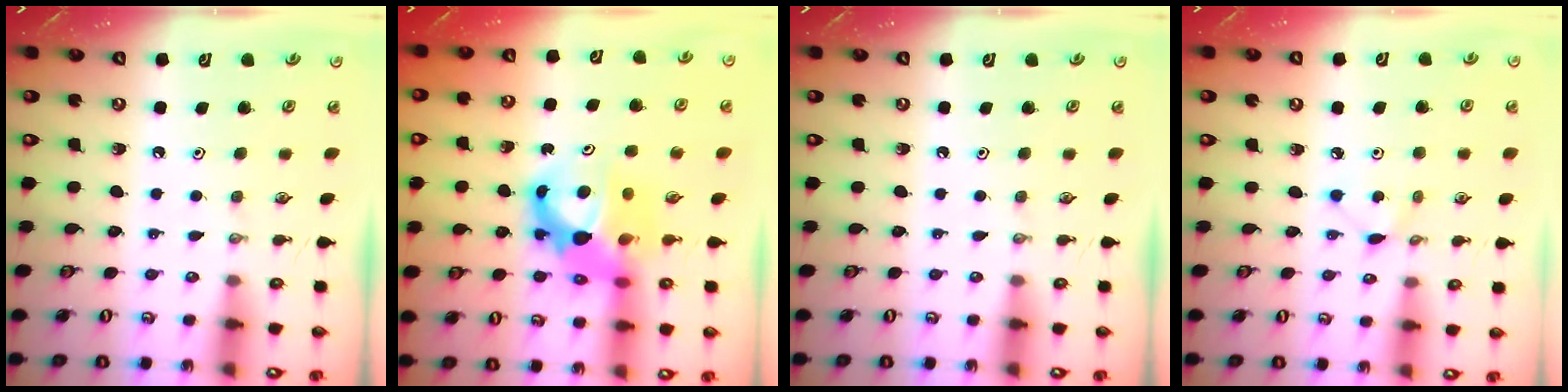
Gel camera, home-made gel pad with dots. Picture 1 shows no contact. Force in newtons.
{"total": 10.8, "press": 10.7, "slide": 1.0}
{"total": 0.0}
{"total": 3.6, "press": 3.6, "slide": 0.5}